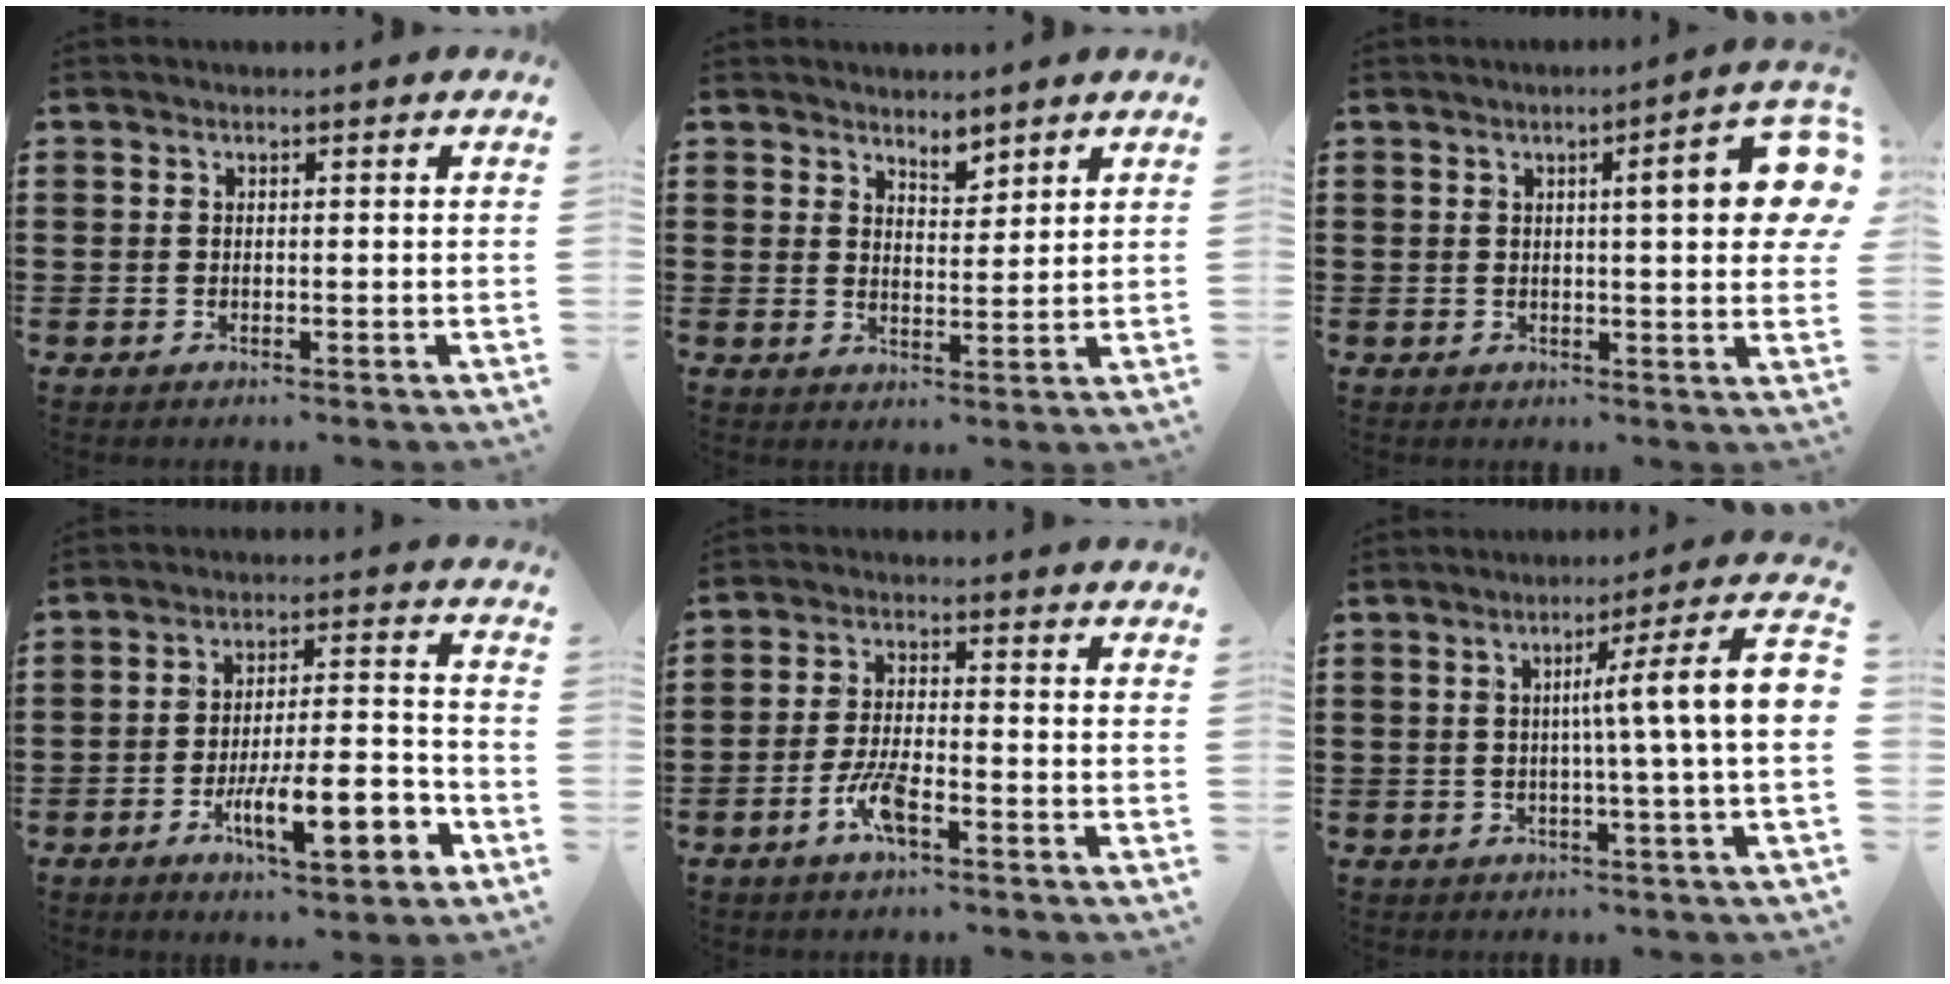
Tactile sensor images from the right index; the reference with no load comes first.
{"total": 3.1, "force": [2.9, 1.0, 0.3], "torque": [-0.006, -0.004, 0.053]}
{"total": 8.4, "force": [2.2, 1.3, 8.0], "torque": [-0.119, -0.007, 0.030]}
{"total": 12.0, "force": [-5.2, 3.6, 10.2], "torque": [-0.157, 0.004, -0.088]}
{"total": 5.4, "force": [-3.0, 1.4, 4.3], "torque": [-0.105, -0.005, -0.061]}
{"total": 7.8, "force": [0.2, -1.0, 7.7], "torque": [-0.125, -0.017, -0.007]}